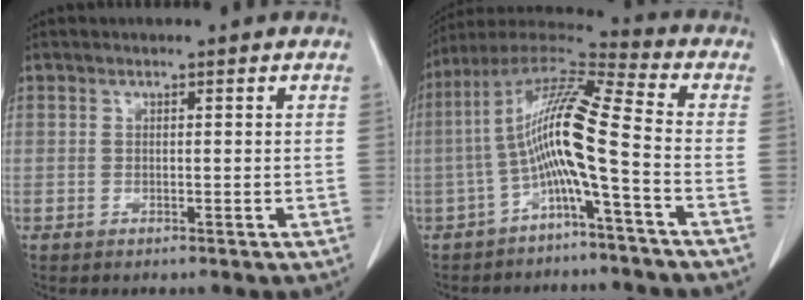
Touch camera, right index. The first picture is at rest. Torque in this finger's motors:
{"motor_torque": [1.95, -0.19, 0.43, 0.14]}